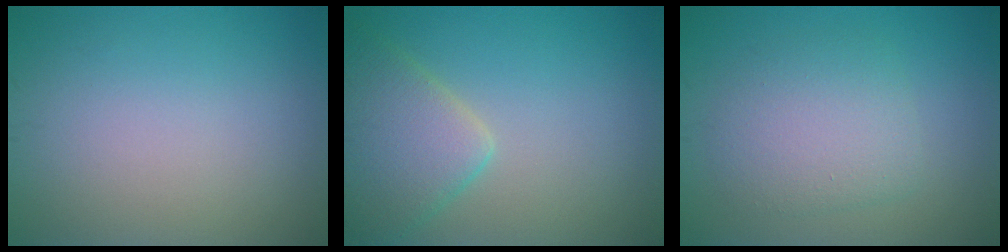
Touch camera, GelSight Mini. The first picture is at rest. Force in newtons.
{"total": 5.0, "press": 5.0, "slide": 0.5}
{"total": 4.1, "press": 4.1, "slide": 0.3}